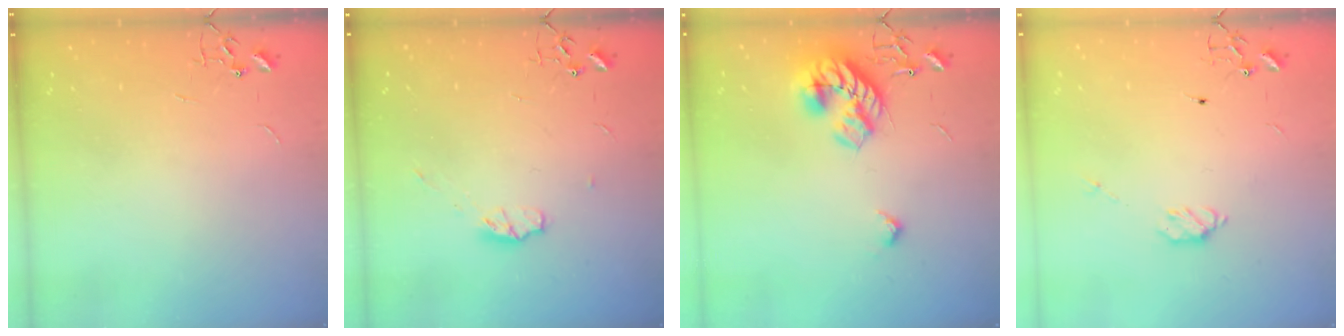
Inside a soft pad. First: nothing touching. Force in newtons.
{"total": 4.6, "press": 4.6, "slide": 0.6}
{"total": 16.4, "press": 16.4, "slide": 0.6}
{"total": 5.7, "press": 5.6, "slide": 1.0}